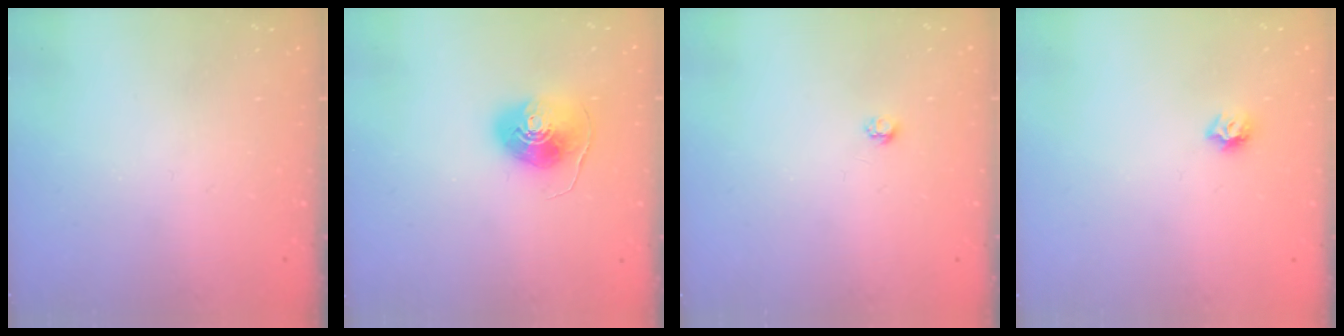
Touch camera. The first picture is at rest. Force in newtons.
{"total": 8.3, "press": 8.3, "slide": 0.6}
{"total": 2.7, "press": 2.7, "slide": 0.4}
{"total": 5.8, "press": 5.8, "slide": 0.7}